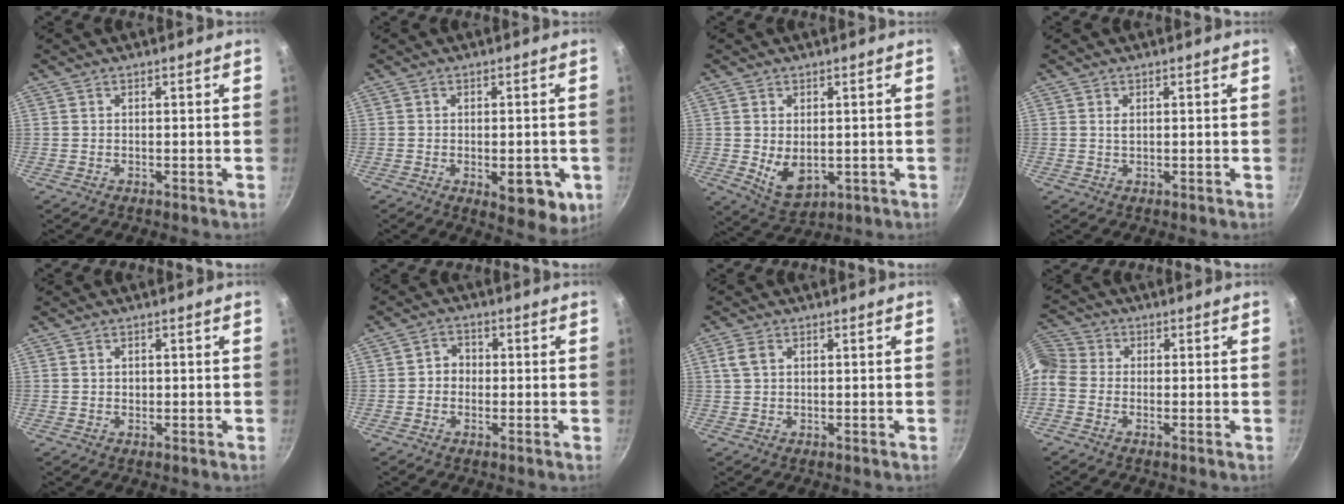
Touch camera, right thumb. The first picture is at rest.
{"total": 9.6, "force": [-2.7, 4.4, 8.1], "torque": [-0.073, 0.000, -0.029]}
{"total": 7.1, "force": [-0.3, 4.7, 5.4], "torque": [-0.085, -0.018, 0.012]}
{"total": 1.0, "force": [0.3, 0.6, 0.8], "torque": [-0.014, -0.002, 0.004]}
{"total": 1.0, "force": [0.2, 0.9, 0.5], "torque": [-0.005, 0.002, 0.004]}
{"total": 3.2, "force": [-0.4, 2.9, 1.3], "torque": [0.001, 0.009, -0.012]}
{"total": 2.8, "force": [1.0, 1.9, 1.9], "torque": [-0.034, 0.004, 0.019]}
{"total": 6.5, "force": [-1.9, 5.4, 3.2], "torque": [-0.072, 0.031, -0.057]}